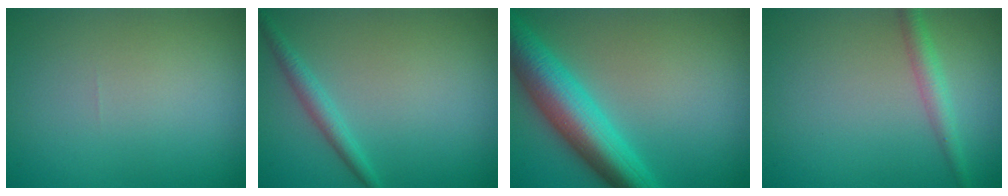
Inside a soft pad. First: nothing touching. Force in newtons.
{"total": 1.8, "press": 1.8, "slide": 0.1}
{"total": 7.5, "press": 7.5, "slide": 0.3}
{"total": 2.0, "press": 2.0, "slide": 0.0}